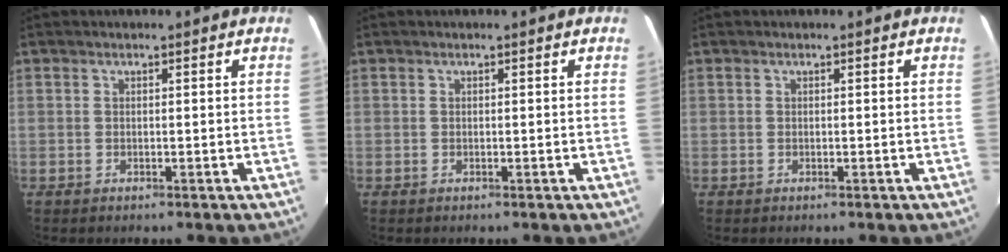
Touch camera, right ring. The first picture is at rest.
{"total": 0.0}
{"total": 0.0}